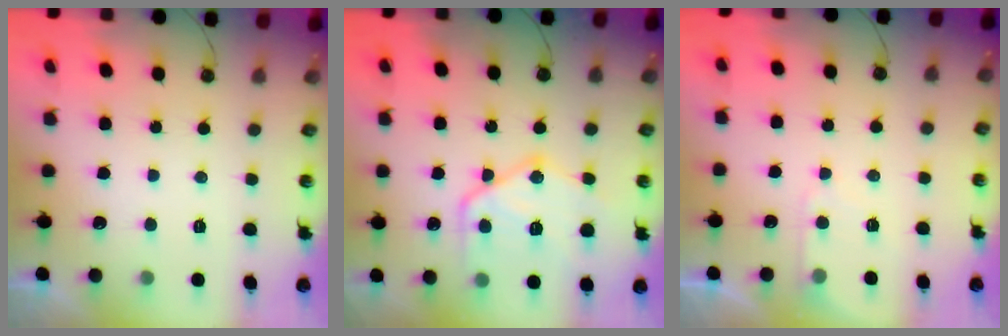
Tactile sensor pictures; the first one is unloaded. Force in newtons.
{"total": 17.8, "press": 17.7, "slide": 1.8}
{"total": 4.8, "press": 4.8, "slide": 0.6}